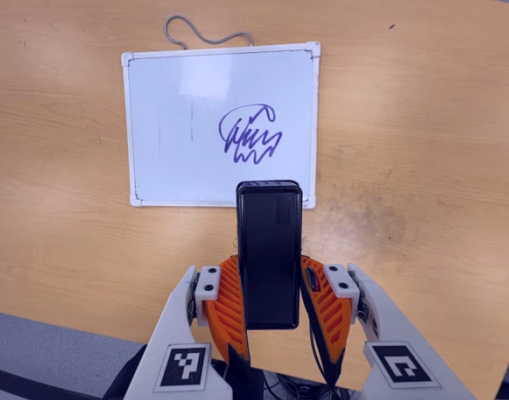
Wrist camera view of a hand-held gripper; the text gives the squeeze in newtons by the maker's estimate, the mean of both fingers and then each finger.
{"total": 4.4, "left": 2.9, "right": 5.9}